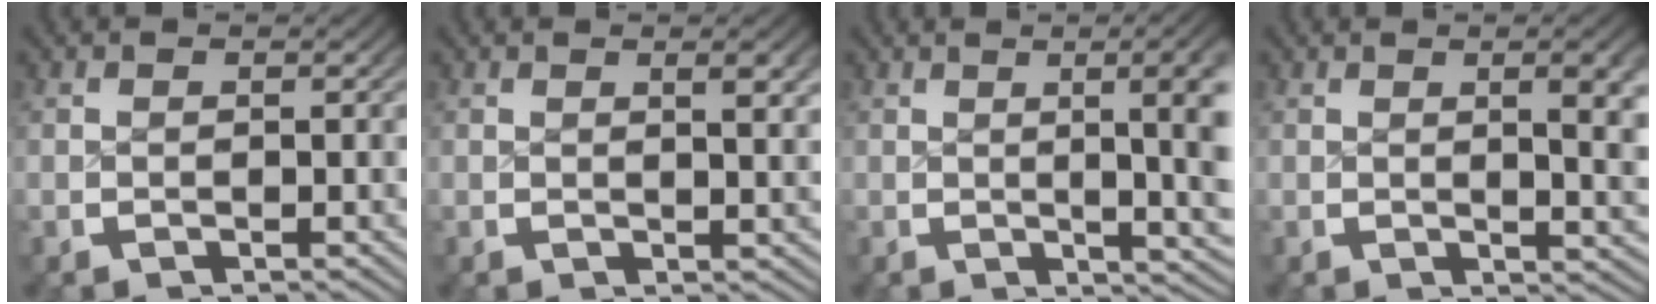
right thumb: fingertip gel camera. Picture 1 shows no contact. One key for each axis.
{"total": 1.8, "fx": 0.6, "fy": 0.2, "fz": 1.7, "tx": -0.022, "ty": -0.002, "tz": 0.012}
{"total": 8.3, "fx": 1.0, "fy": 3.3, "fz": 7.6, "tx": -0.078, "ty": 0.012, "tz": 0.009}
{"total": 4.5, "fx": 0.8, "fy": 1.3, "fz": 4.2, "tx": -0.044, "ty": -0.003, "tz": 0.014}